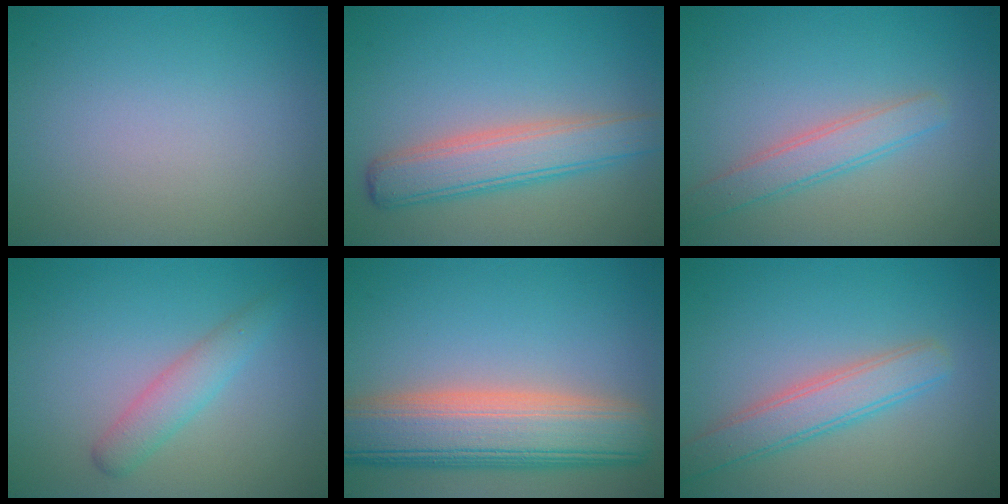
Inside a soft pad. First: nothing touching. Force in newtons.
{"total": 4.8, "press": 4.8, "slide": 0.4}
{"total": 2.7, "press": 2.7, "slide": 0.1}
{"total": 2.5, "press": 2.5, "slide": 0.1}
{"total": 9.9, "press": 9.8, "slide": 1.1}
{"total": 3.7, "press": 3.7, "slide": 0.2}